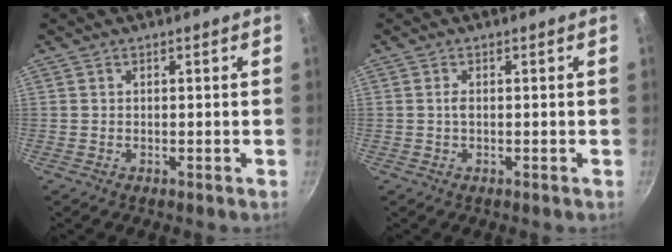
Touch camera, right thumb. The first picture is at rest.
{"total": 1.1, "force": [0.0, 0.6, 1.0], "torque": [-0.019, 0.002, -0.002]}